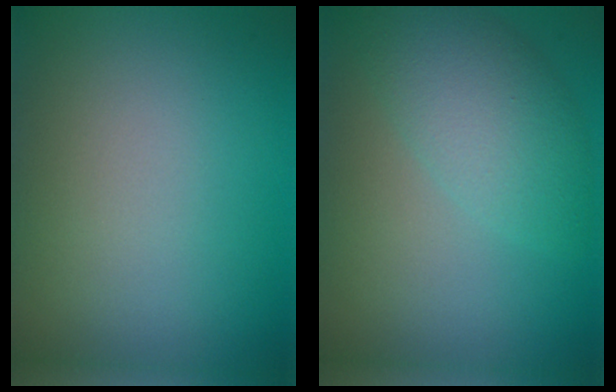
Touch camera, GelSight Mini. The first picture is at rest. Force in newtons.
{"total": 4.5, "press": 4.5, "slide": 0.0}